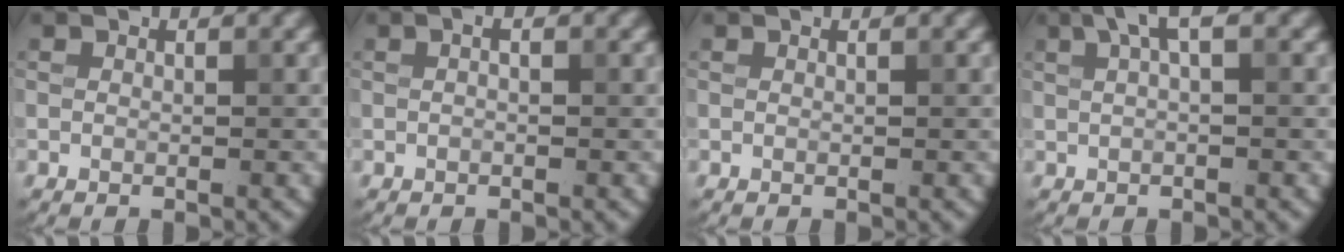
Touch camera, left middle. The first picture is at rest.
{"total": 0.7, "force": [0.1, 0.2, 0.7], "torque": [-0.015, -0.001, -0.001]}
{"total": 0.0}
{"total": 2.4, "force": [1.1, 0.5, 2.1], "torque": [-0.035, 0.007, 0.018]}